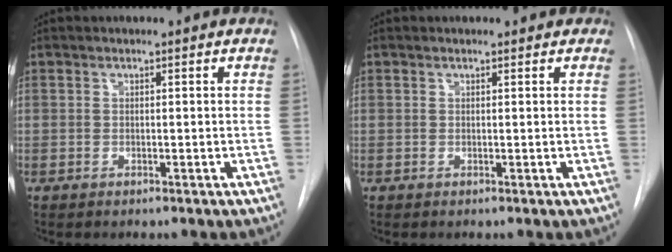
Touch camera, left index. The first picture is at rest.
{"total": 1.6, "force": [1.4, 0.8, 0.4], "torque": [-0.004, 0.011, 0.010]}